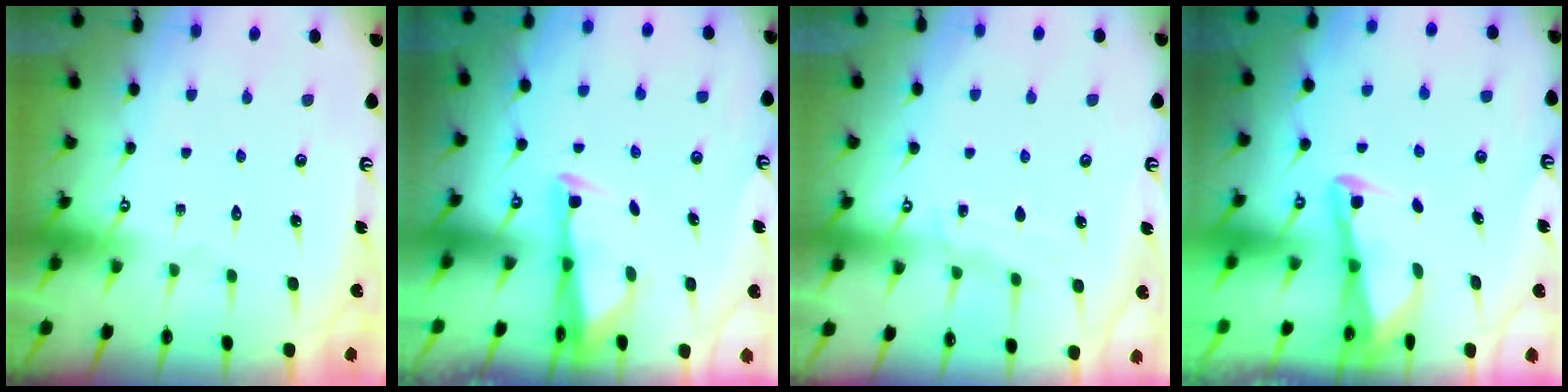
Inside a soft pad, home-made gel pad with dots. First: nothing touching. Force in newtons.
{"total": 2.7, "press": 2.6, "slide": 0.8}
{"total": 4.7, "press": 4.7, "slide": 0.6}
{"total": 3.0, "press": 3.0, "slide": 0.4}